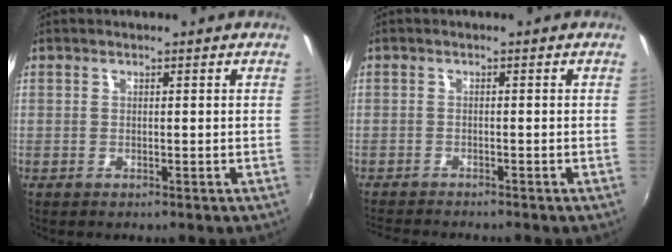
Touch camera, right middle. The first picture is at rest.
{"total": 5.4, "force": [-5.1, 0.3, 1.8], "torque": [-0.047, -0.020, -0.087]}